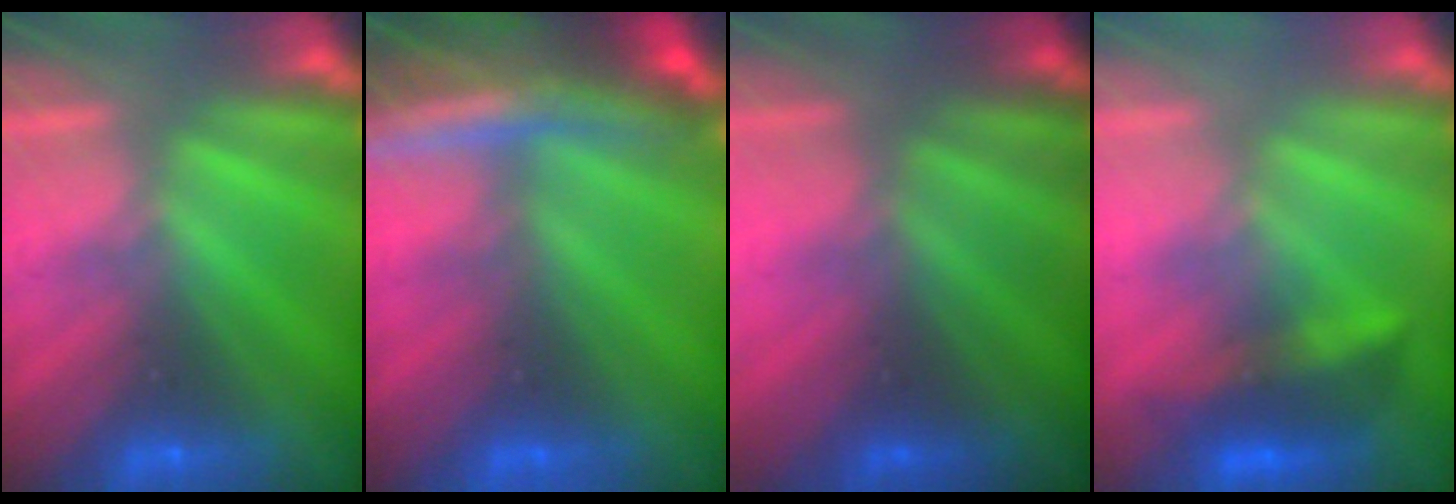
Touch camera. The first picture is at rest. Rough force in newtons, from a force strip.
{"total": 7.7}
{"total": 2.8}
{"total": 3.6}